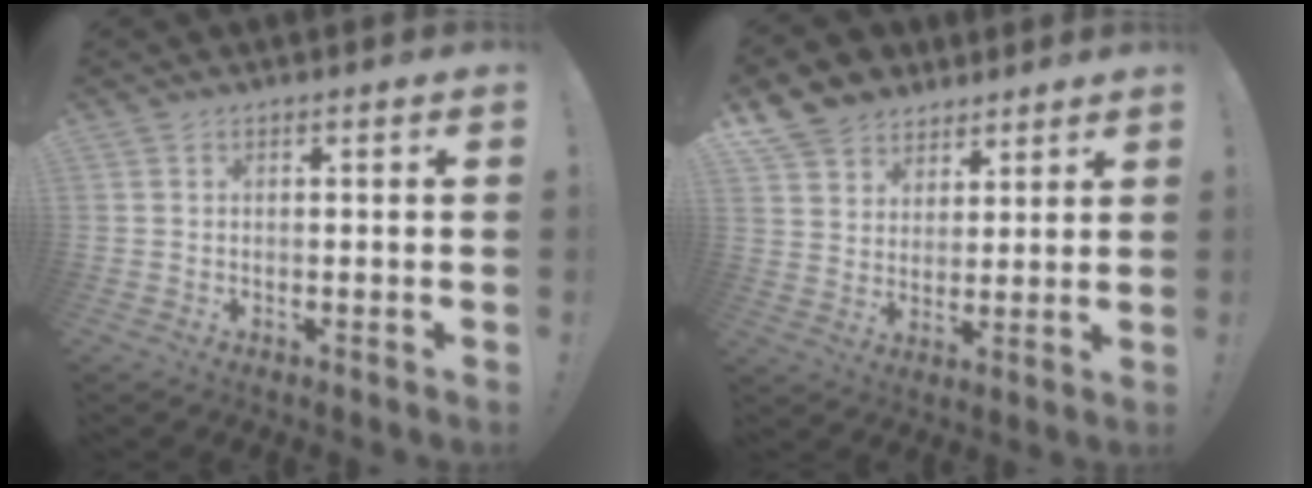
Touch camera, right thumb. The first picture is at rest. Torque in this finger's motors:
{"motor_torque": [-0.10, 0.43, -0.08, 0.45, 0.23]}